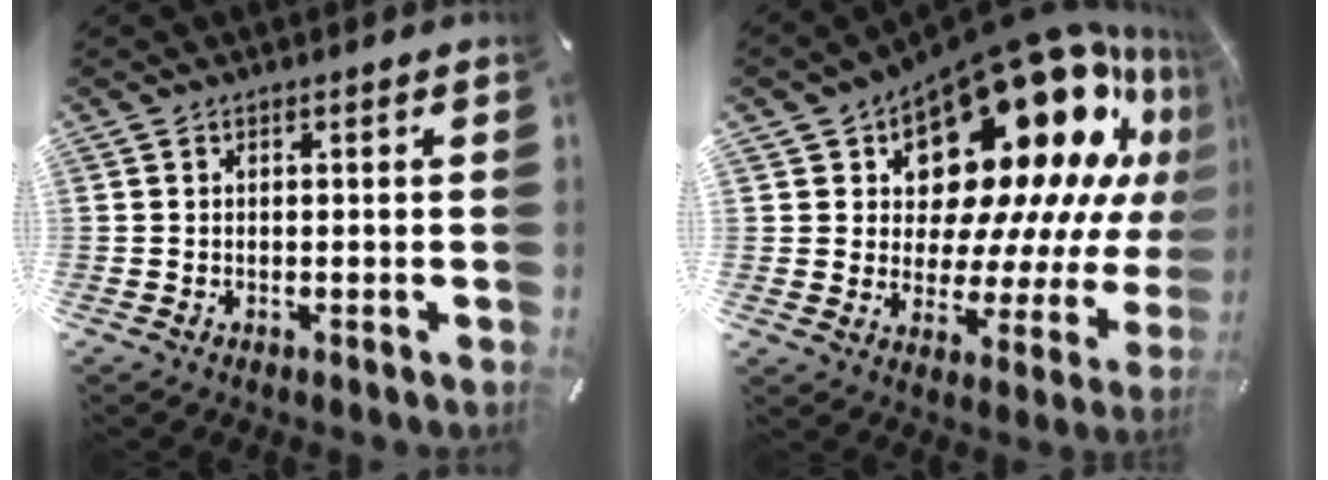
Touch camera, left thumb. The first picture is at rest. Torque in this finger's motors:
{"motor_torque": [1.93, 3.07, 1.57, -1.20, 0.58]}